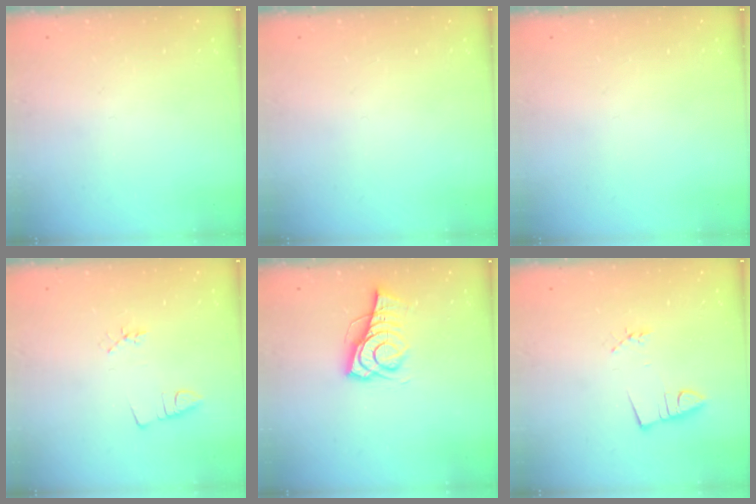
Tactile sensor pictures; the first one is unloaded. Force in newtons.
{"total": 0.0}
{"total": 0.0}
{"total": 2.2, "press": 1.7, "slide": 1.4}
{"total": 9.2, "press": 9.2, "slide": 1.0}
{"total": 2.9, "press": 1.5, "slide": 2.5}